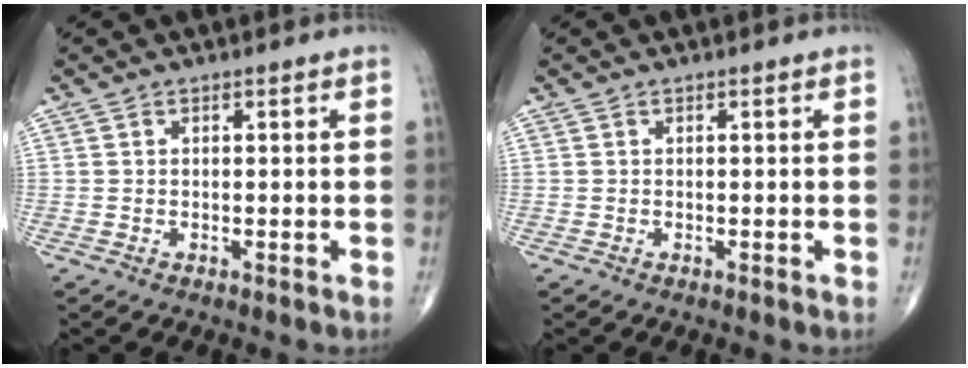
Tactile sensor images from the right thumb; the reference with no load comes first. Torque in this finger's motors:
{"motor_torque": [0.00, -0.12, 0.09, -0.03, -0.04]}